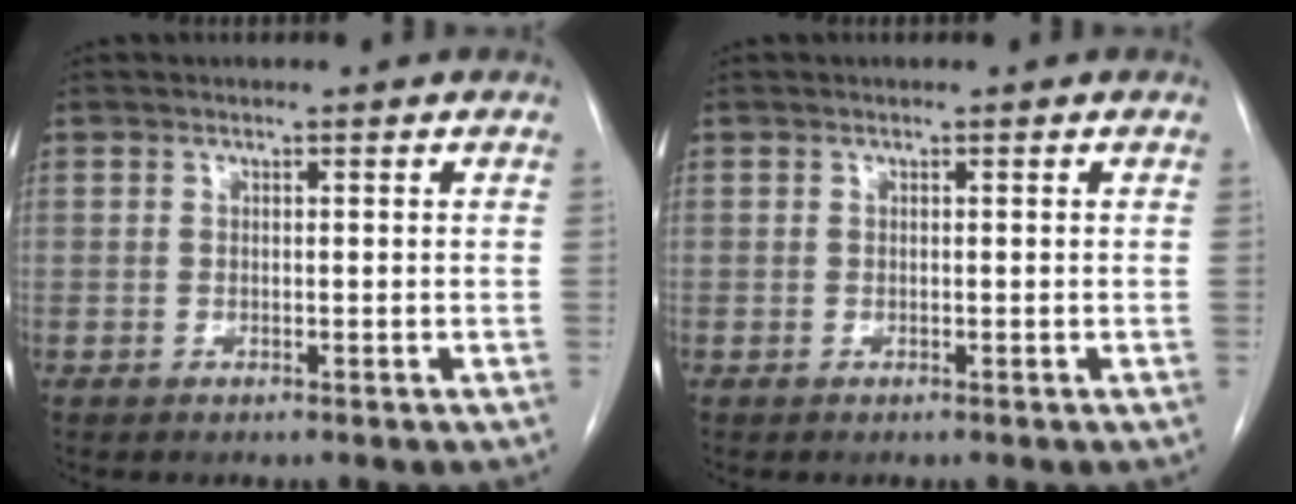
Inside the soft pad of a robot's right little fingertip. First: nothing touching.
{"total": 0.0}